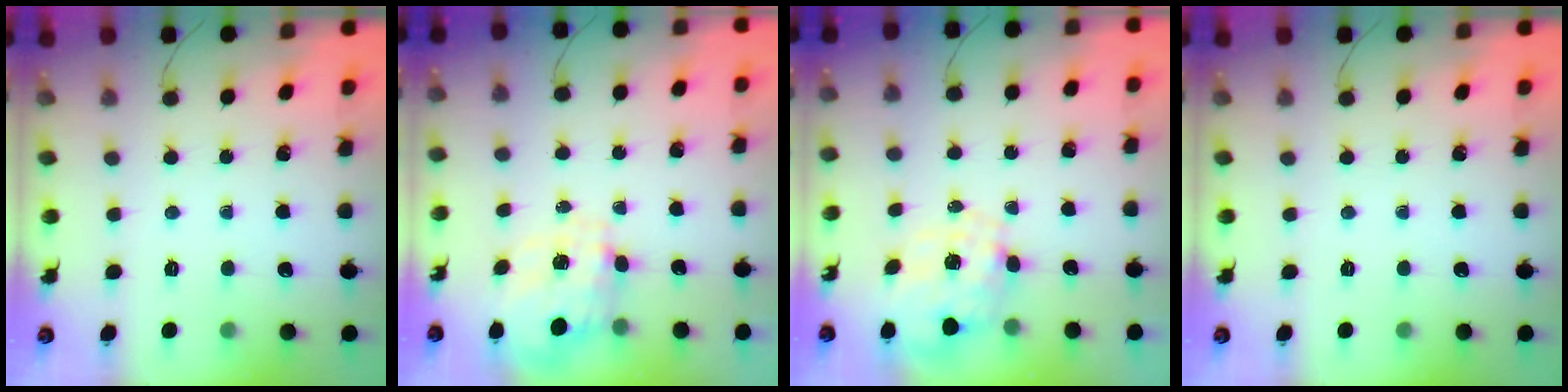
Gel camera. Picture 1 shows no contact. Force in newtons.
{"total": 3.5, "press": 3.3, "slide": 1.0}
{"total": 2.1, "press": 1.8, "slide": 1.0}
{"total": 0.0}